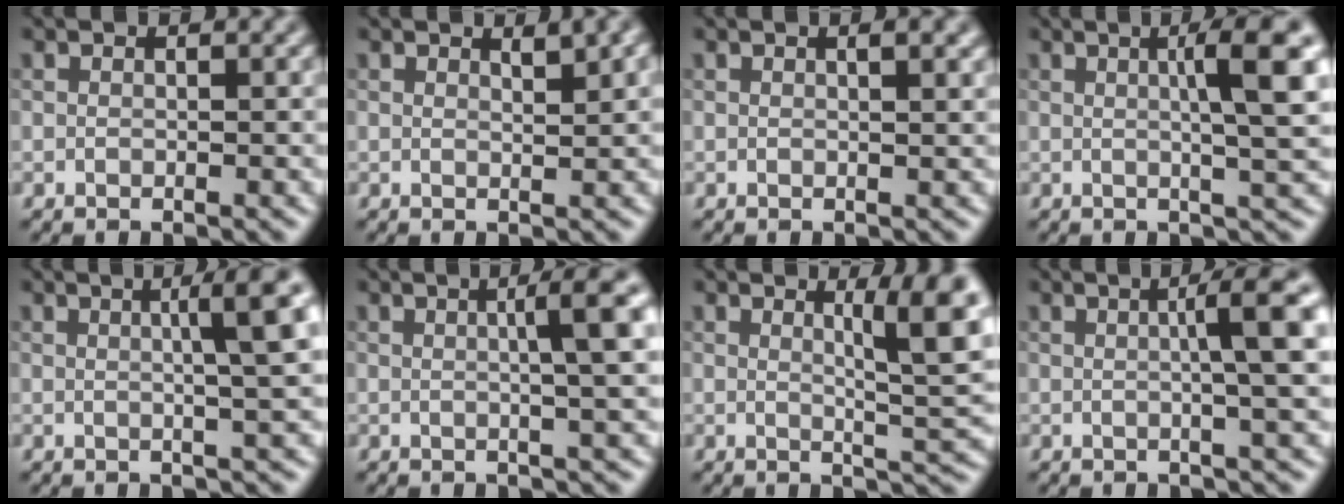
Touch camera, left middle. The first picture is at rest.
{"total": 2.1, "force": [1.4, 0.5, 1.5], "torque": [-0.012, 0.004, 0.020]}
{"total": 1.9, "force": [0.9, 0.6, 1.6], "torque": [-0.016, 0.003, 0.009]}
{"total": 6.1, "force": [1.2, 0.8, 5.9], "torque": [-0.080, 0.011, 0.019]}
{"total": 5.4, "force": [1.2, 0.9, 5.2], "torque": [-0.063, 0.017, 0.017]}
{"total": 5.2, "force": [0.9, 0.9, 5.1], "torque": [-0.062, 0.017, 0.012]}
{"total": 6.3, "force": [1.9, 1.2, 5.8], "torque": [-0.071, -0.005, 0.030]}
{"total": 5.8, "force": [0.8, 0.9, 5.7], "torque": [-0.072, 0.017, 0.011]}